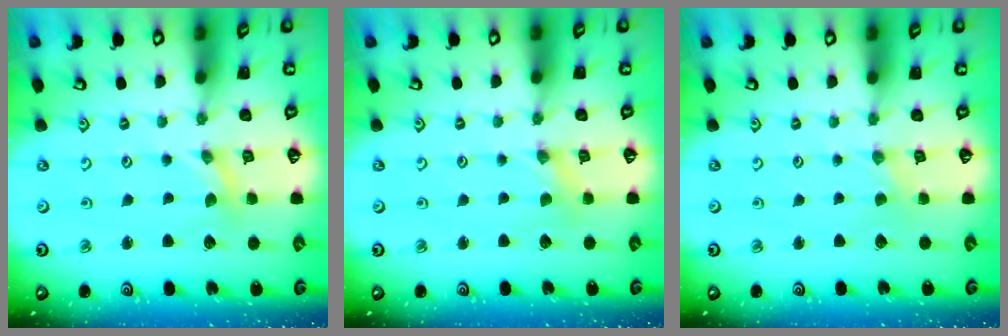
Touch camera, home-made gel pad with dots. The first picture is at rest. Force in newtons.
{"total": 0.0}
{"total": 0.0}